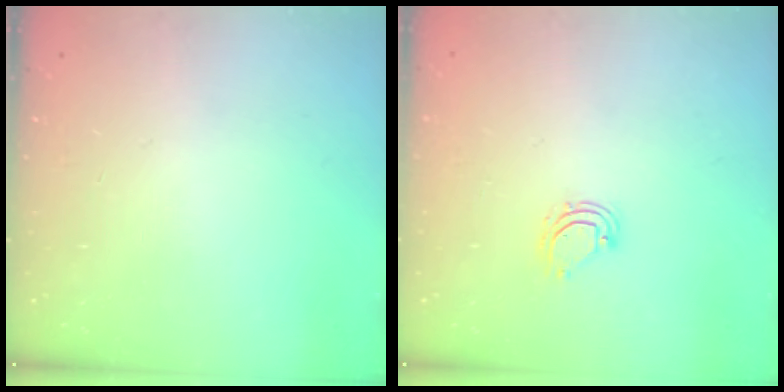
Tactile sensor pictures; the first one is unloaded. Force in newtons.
{"total": 4.9, "press": 4.9, "slide": 0.4}